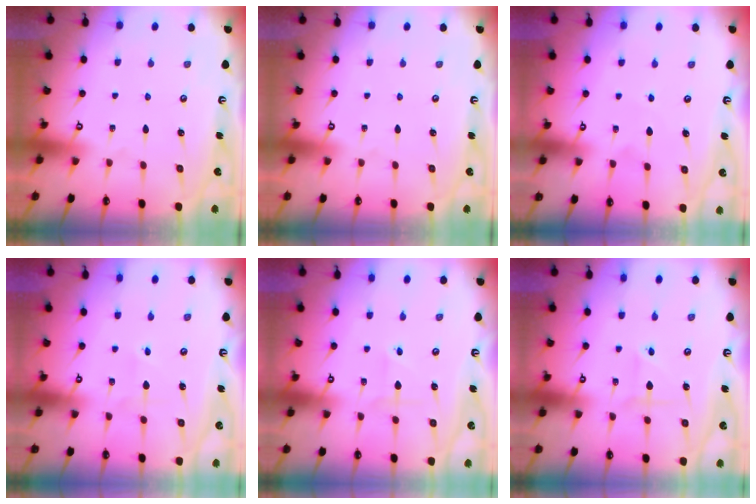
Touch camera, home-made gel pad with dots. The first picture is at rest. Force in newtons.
{"total": 0.0}
{"total": 4.2, "press": 4.1, "slide": 0.6}
{"total": 1.7, "press": 1.7, "slide": 0.2}
{"total": 1.9, "press": 1.8, "slide": 0.4}
{"total": 2.2, "press": 2.2, "slide": 0.3}